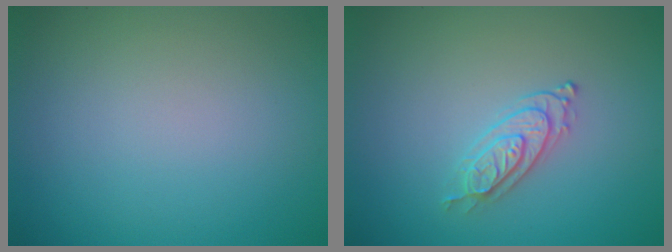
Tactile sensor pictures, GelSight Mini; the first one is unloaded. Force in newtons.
{"total": 2.2, "press": 2.0, "slide": 0.7}